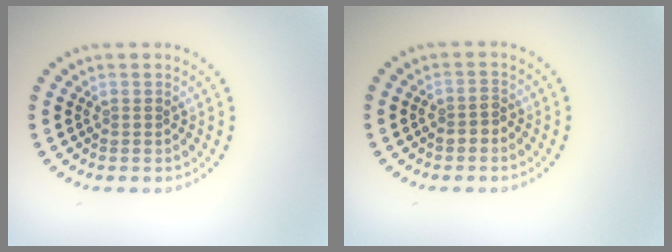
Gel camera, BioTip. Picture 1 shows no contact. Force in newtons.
{"total": 1.3, "press": 1.2, "slide": 0.5}